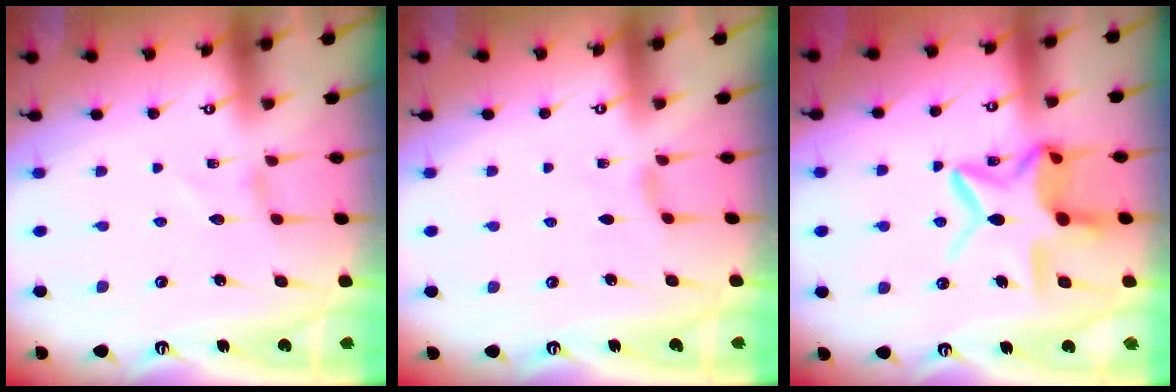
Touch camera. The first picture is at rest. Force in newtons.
{"total": 1.8, "press": 1.8, "slide": 0.4}
{"total": 13.5, "press": 13.5, "slide": 1.2}